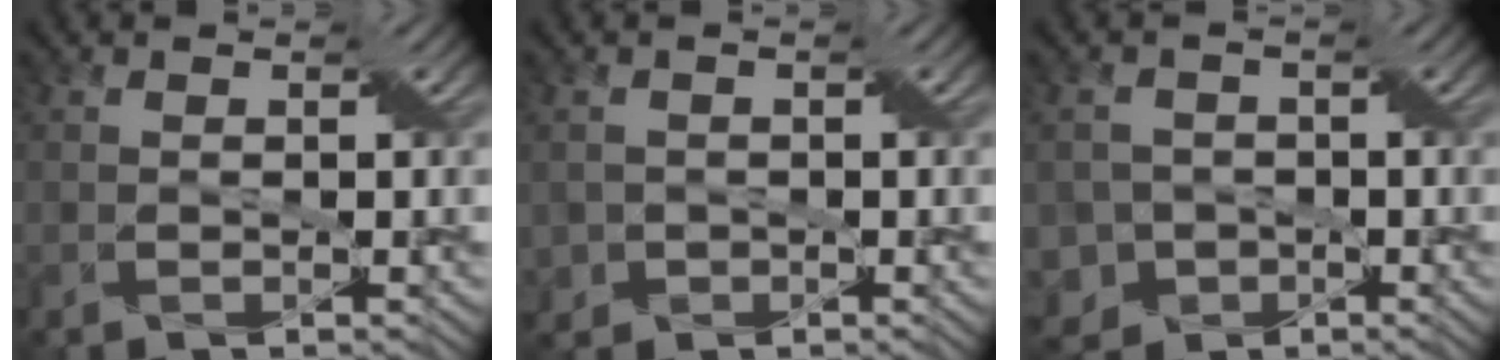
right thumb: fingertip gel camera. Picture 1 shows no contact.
{"total": 2.2, "force": [-0.8, 2.0, 0.2], "torque": [-0.010, -0.002, -0.014]}
{"total": 5.8, "force": [-2.8, 4.9, 1.3], "torque": [-0.032, -0.009, -0.056]}